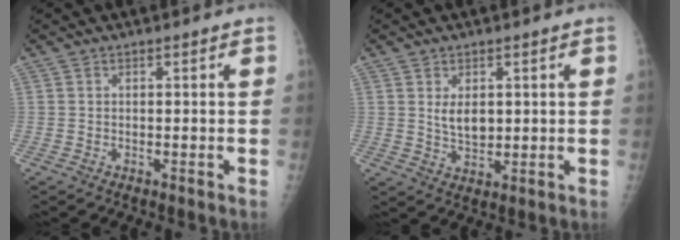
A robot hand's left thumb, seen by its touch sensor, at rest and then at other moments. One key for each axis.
{"total": 4.5, "fx": 1.1, "fy": 2.8, "fz": 3.3, "tx": -0.044, "ty": -0.014, "tz": 0.027}